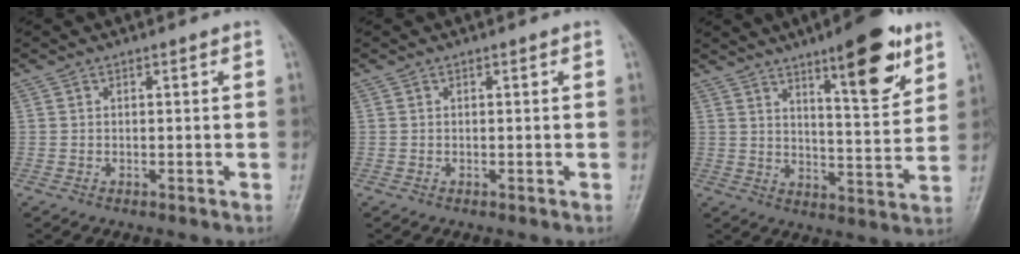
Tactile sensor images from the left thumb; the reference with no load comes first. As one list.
[{"total": 0.0}, {"total": 14.2, "force": [8.2, 3.5, 11.0], "torque": [-0.136, -0.048, 0.121]}]